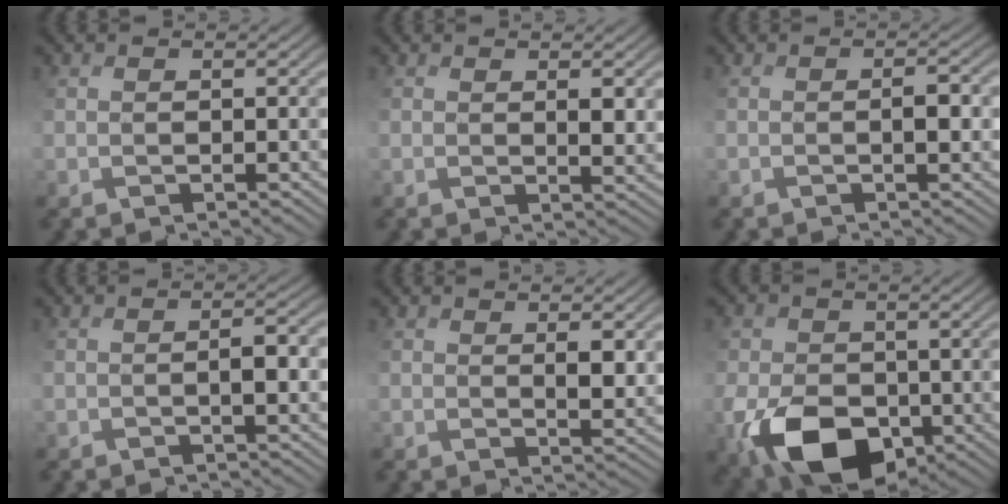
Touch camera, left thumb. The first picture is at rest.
{"total": 3.2, "force": [1.3, 1.5, 2.5], "torque": [-0.054, 0.000, 0.028]}
{"total": 2.5, "force": [-0.3, 1.1, 2.3], "torque": [-0.036, 0.002, -0.004]}
{"total": 2.7, "force": [-0.9, 0.7, 2.4], "torque": [-0.038, 0.007, -0.015]}
{"total": 3.8, "force": [1.6, 1.7, 3.0], "torque": [-0.062, -0.002, 0.035]}
{"total": 11.0, "force": [-3.5, 7.2, 7.6], "torque": [-0.164, -0.025, -0.062]}